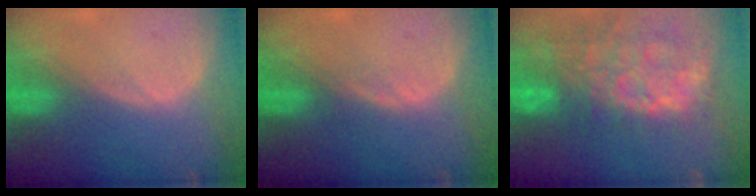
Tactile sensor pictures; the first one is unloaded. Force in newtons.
{"total": 1.1, "press": 1.0, "slide": 0.2}
{"total": 14.0, "press": 11.4, "slide": 8.2}